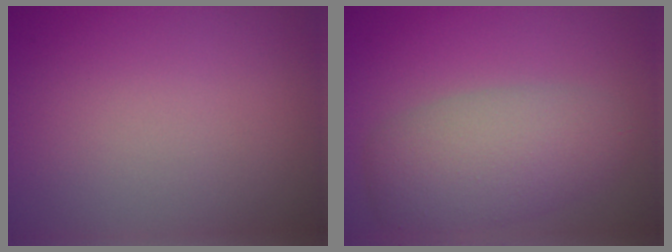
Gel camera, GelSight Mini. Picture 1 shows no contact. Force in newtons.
{"total": 5.7, "press": 5.6, "slide": 0.3}